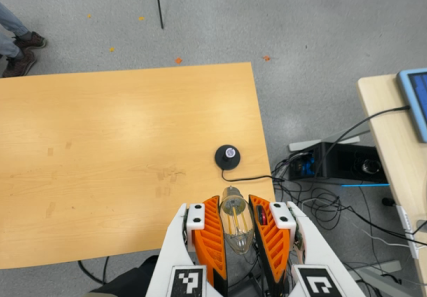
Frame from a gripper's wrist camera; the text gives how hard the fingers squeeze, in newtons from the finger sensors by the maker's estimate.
{"total": 17.9, "left": 19.1, "right": 16.6}